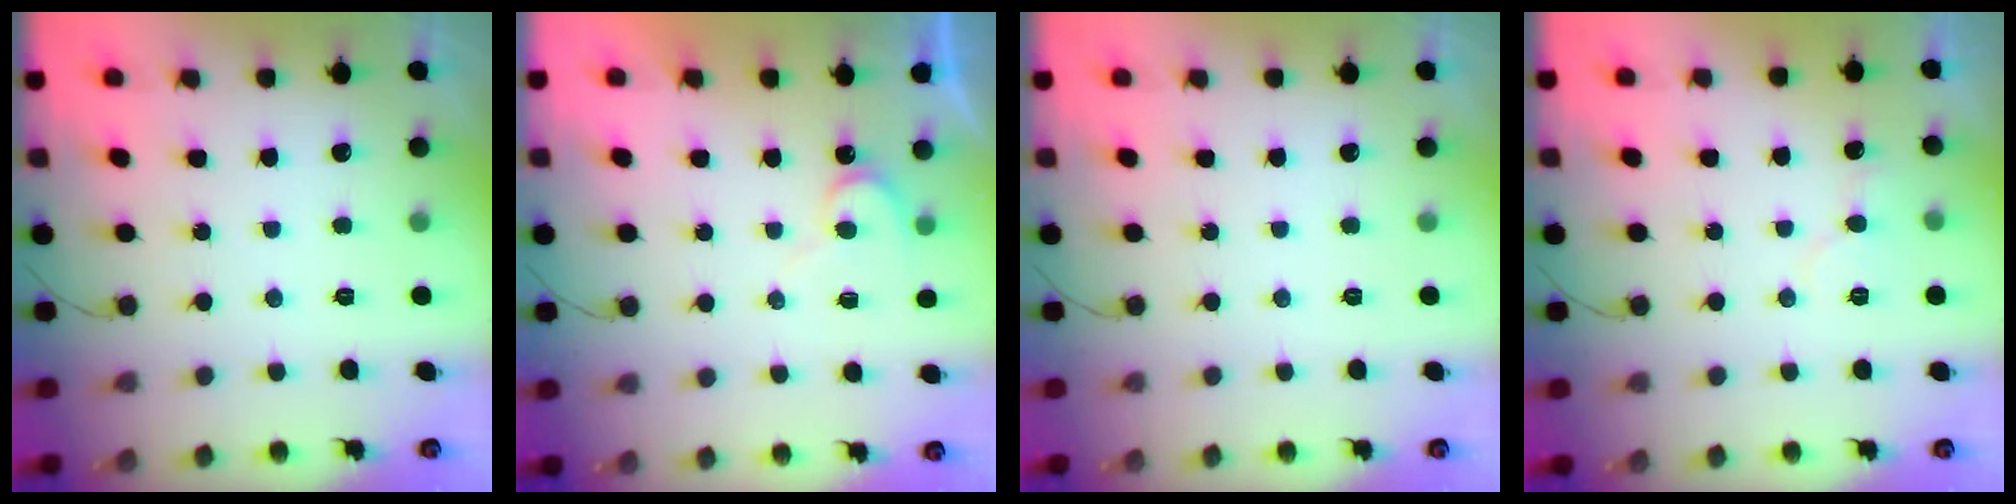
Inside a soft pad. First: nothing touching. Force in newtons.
{"total": 8.1, "press": 8.0, "slide": 0.3}
{"total": 0.0}
{"total": 5.7, "press": 5.7, "slide": 0.4}